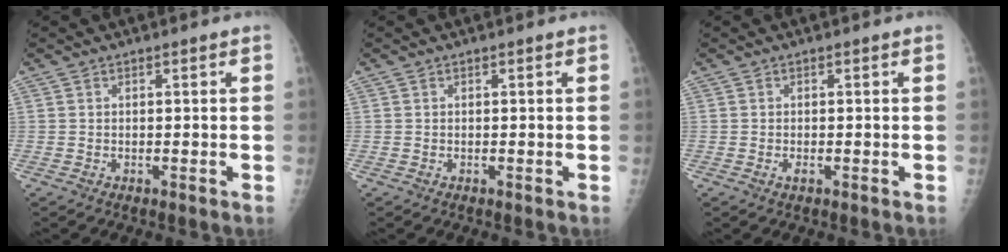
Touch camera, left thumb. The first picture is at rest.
{"total": 0.0}
{"total": 1.0, "force": [-0.3, 0.5, 0.8], "torque": [-0.015, 0.000, -0.007]}